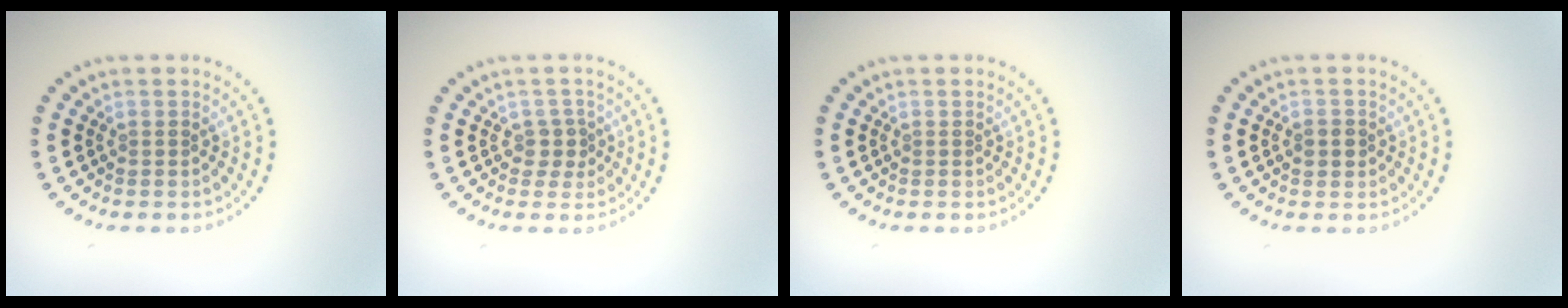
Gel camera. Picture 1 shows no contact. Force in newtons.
{"total": 1.5, "press": 1.2, "slide": 0.8}
{"total": 0.0}
{"total": 1.4, "press": 1.3, "slide": 0.4}